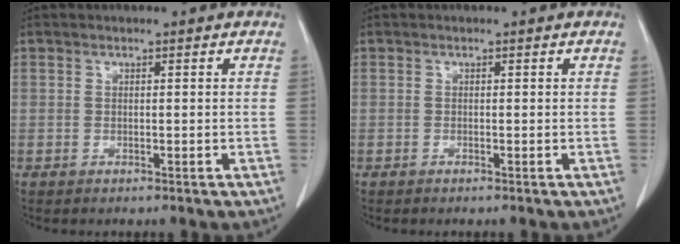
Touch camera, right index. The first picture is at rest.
{"total": 0.0}